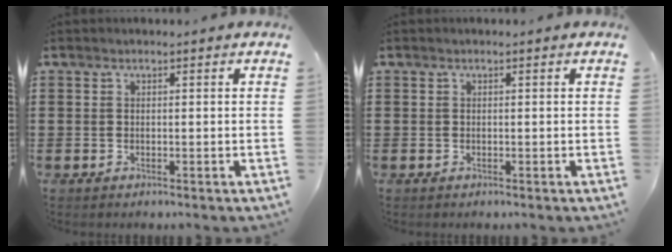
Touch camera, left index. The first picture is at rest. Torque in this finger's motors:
{"motor_torque": [0.00, 0.00, 0.00, 0.00]}